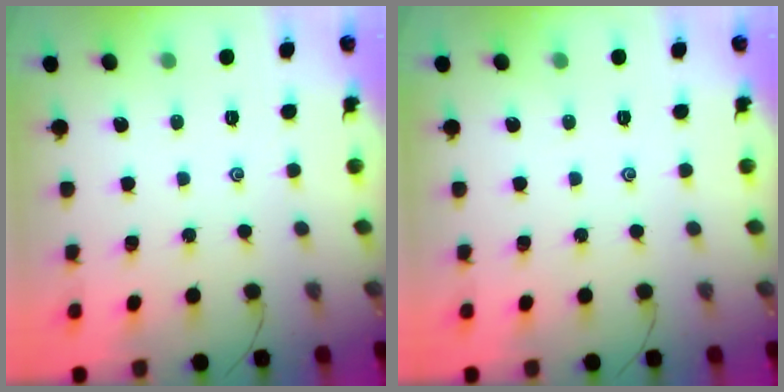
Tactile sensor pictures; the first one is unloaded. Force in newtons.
{"total": 0.0}